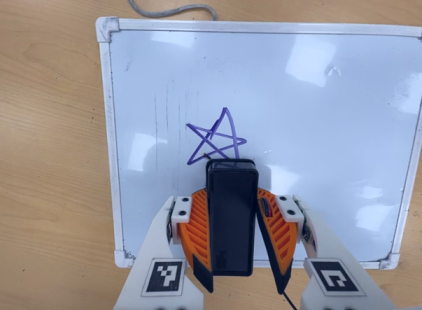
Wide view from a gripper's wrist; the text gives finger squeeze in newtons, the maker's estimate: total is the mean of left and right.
{"total": 6.2, "left": 4.9, "right": 7.6}